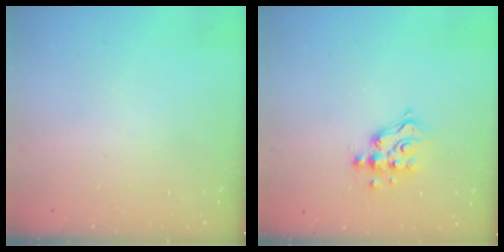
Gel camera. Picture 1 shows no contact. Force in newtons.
{"total": 9.6, "press": 9.6, "slide": 0.7}